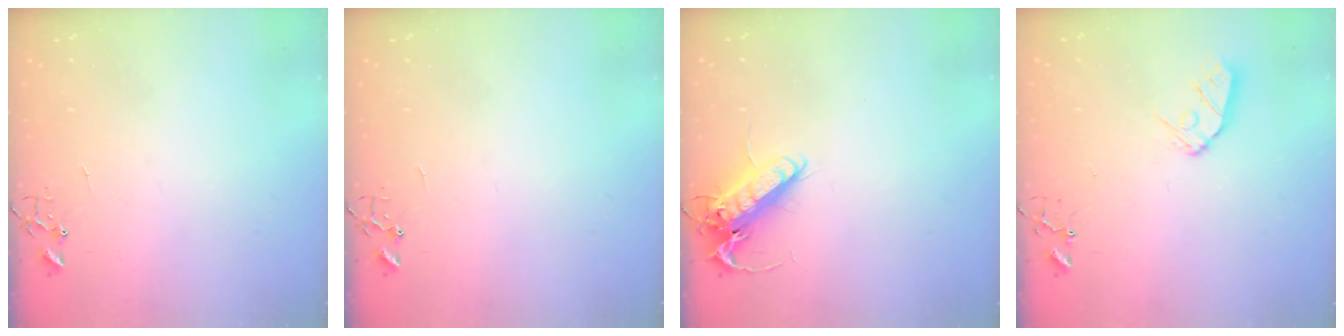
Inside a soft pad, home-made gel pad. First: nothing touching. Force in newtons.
{"total": 0.0}
{"total": 13.3, "press": 13.1, "slide": 2.4}
{"total": 8.6, "press": 8.5, "slide": 0.7}